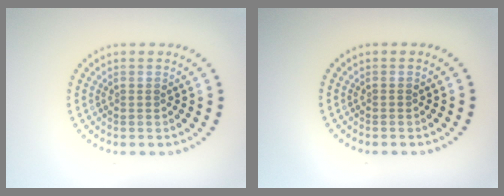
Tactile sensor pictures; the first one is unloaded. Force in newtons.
{"total": 0.0}